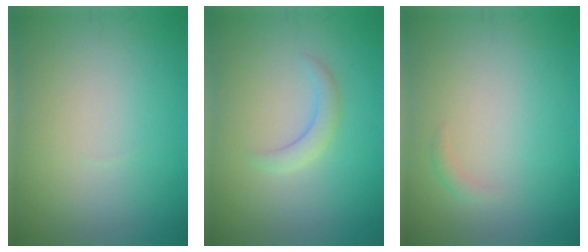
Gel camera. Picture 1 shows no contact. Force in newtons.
{"total": 1.7, "press": 1.7, "slide": 0.2}
{"total": 0.8, "press": 0.8, "slide": 0.0}